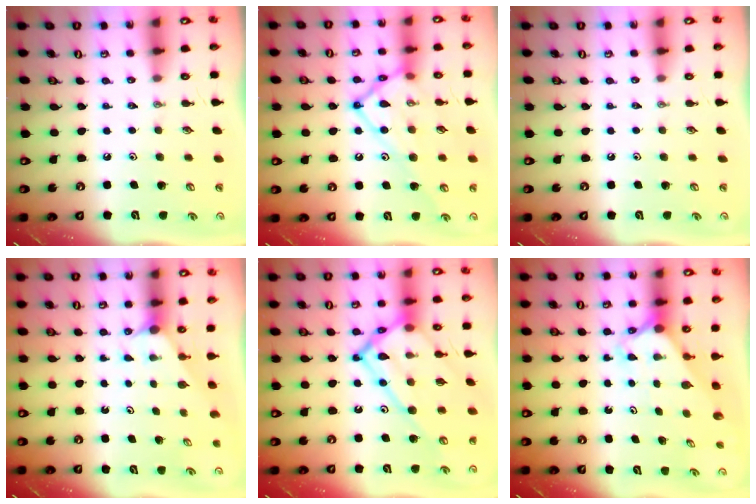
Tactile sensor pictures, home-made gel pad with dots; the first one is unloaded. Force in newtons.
{"total": 17.7, "press": 17.6, "slide": 2.2}
{"total": 0.0}
{"total": 1.5, "press": 1.5, "slide": 0.2}
{"total": 22.5, "press": 22.4, "slide": 2.0}
{"total": 2.3, "press": 2.3, "slide": 0.2}